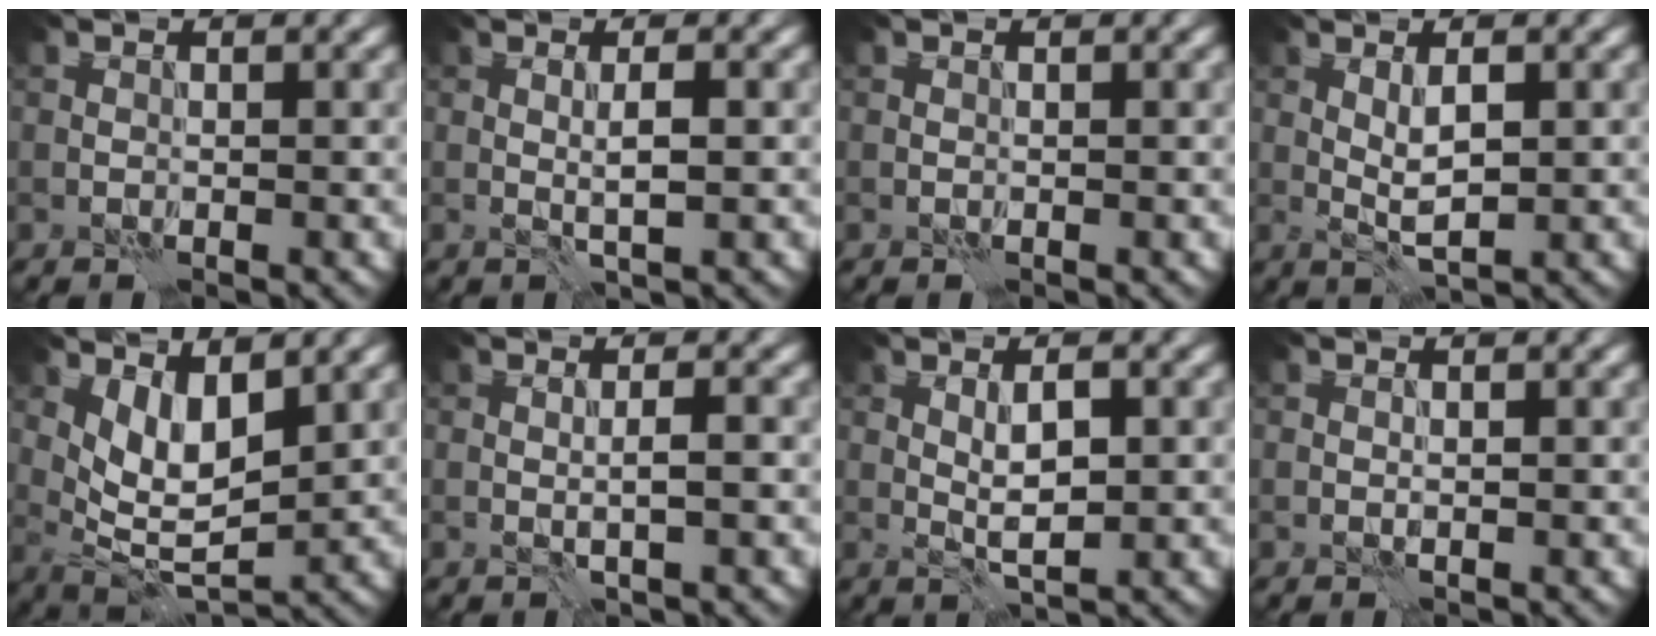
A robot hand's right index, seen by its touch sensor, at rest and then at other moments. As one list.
[{"total": 1.6, "force": [-0.1, -0.2, 1.6], "torque": [-0.025, -0.001, -0.003]}, {"total": 0.0}, {"total": 2.3, "force": [0.2, 0.5, 2.2], "torque": [-0.044, -0.002, 0.005]}, {"total": 4.7, "force": [1.8, 2.0, 3.9], "torque": [-0.071, -0.019, 0.037]}, {"total": 1.4, "force": [-0.3, -0.3, 1.3], "torque": [-0.023, 0.001, -0.008]}, {"total": 2.8, "force": [0.1, 0.8, 2.7], "torque": [-0.048, 0.000, 0.003]}, {"total": 0.7, "force": [-0.5, -0.5, -0.2], "torque": [0.005, 0.000, -0.012]}]